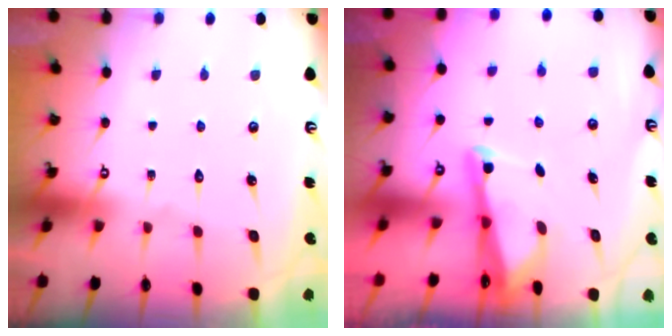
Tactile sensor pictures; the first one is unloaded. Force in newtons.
{"total": 2.5, "press": 2.5, "slide": 0.2}